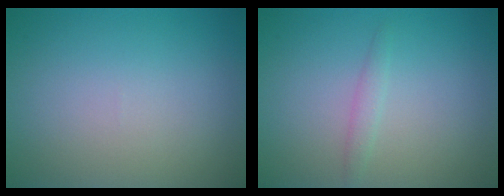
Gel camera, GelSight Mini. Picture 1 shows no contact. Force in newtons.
{"total": 0.5, "press": 0.5, "slide": 0.1}